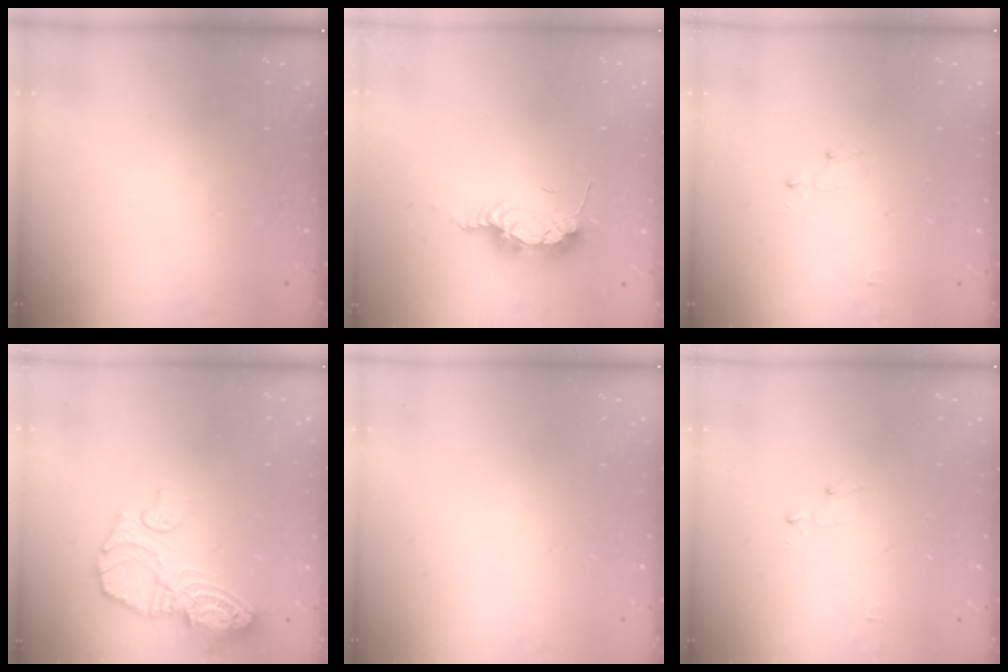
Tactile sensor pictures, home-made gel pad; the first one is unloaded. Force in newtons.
{"total": 7.9, "press": 7.7, "slide": 1.8}
{"total": 2.8, "press": 2.8, "slide": 0.3}
{"total": 11.8, "press": 11.7, "slide": 1.1}
{"total": 0.0}
{"total": 2.8, "press": 2.8, "slide": 0.3}